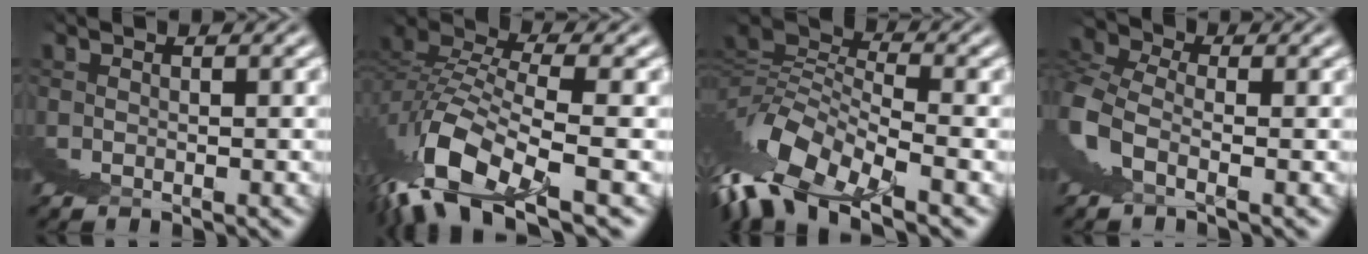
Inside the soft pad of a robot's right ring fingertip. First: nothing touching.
{"total": 3.9, "force": [1.2, 0.2, 3.7], "torque": [-0.078, 0.014, 0.018]}
{"total": 5.3, "force": [-0.6, 2.1, 4.9], "torque": [-0.086, 0.004, -0.011]}
{"total": 6.7, "force": [2.8, 5.1, 3.4], "torque": [-0.075, 0.015, 0.034]}